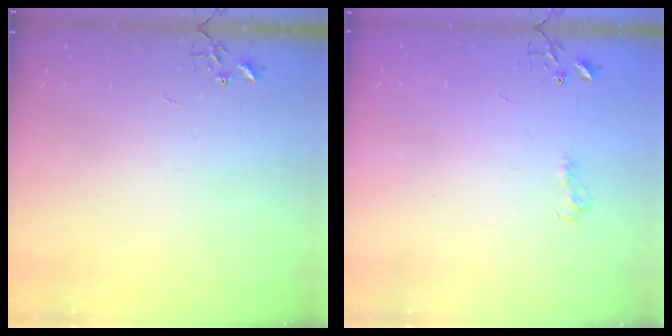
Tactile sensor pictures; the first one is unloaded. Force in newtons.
{"total": 7.3, "press": 7.2, "slide": 0.8}